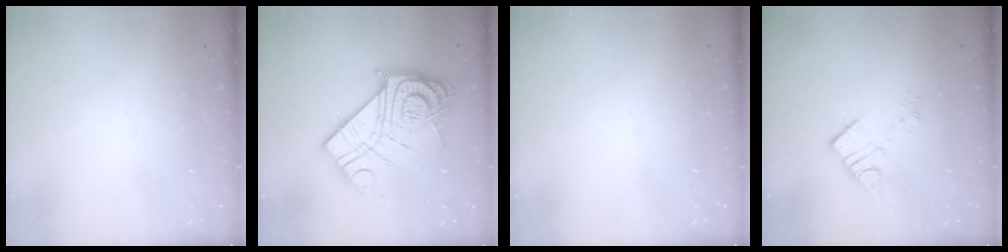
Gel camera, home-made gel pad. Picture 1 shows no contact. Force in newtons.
{"total": 24.3, "press": 24.1, "slide": 2.4}
{"total": 0.0}
{"total": 7.9, "press": 7.9, "slide": 0.4}